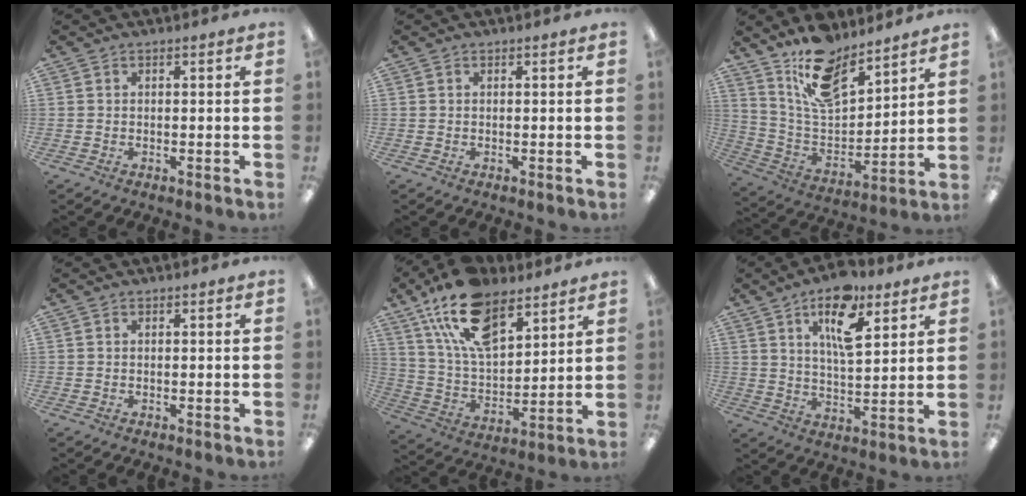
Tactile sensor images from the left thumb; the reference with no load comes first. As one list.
[{"total": 0.0}, {"total": 15.1, "force": [12.0, 6.1, 7.0], "torque": [-0.135, -0.074, 0.218]}, {"total": 0.0}, {"total": 18.9, "force": [11.9, 9.6, 11.0], "torque": [-0.207, -0.047, 0.218]}, {"total": 13.3, "force": [7.9, 5.6, 9.1], "torque": [-0.136, -0.033, 0.130]}]